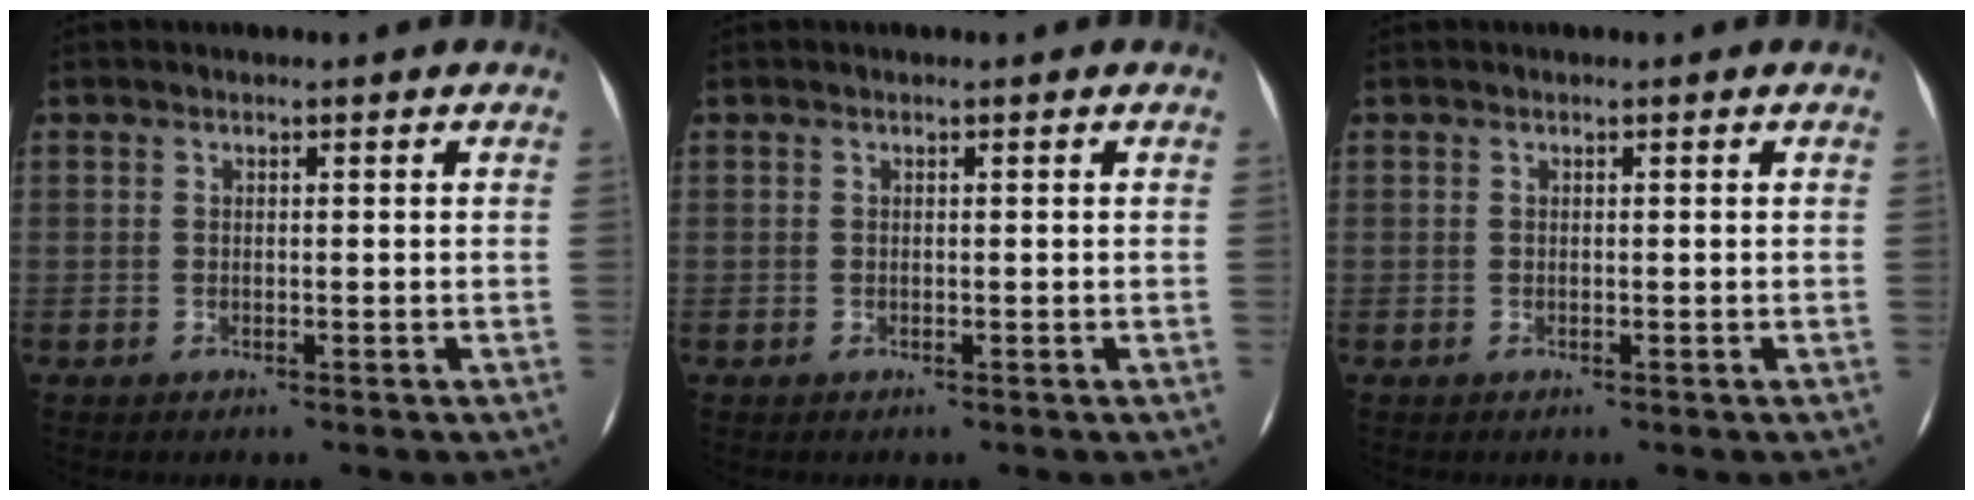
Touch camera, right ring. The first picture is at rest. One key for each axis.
{"total": 0.0}
{"total": 0.0}